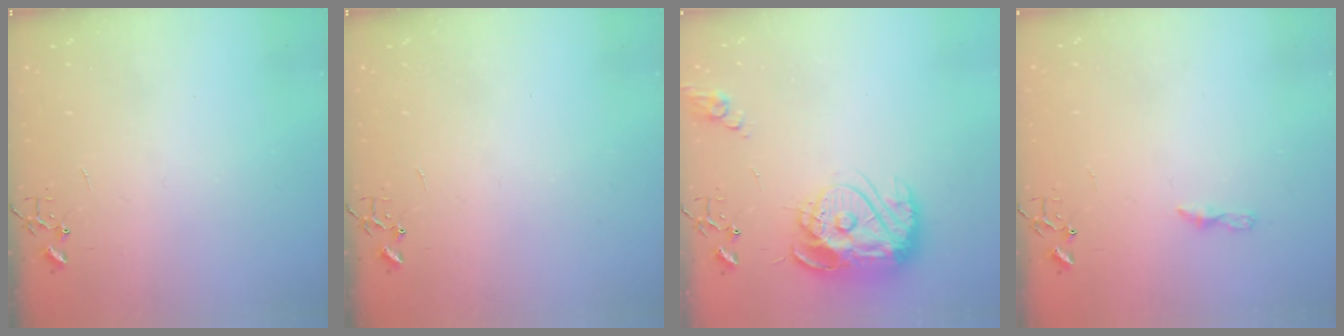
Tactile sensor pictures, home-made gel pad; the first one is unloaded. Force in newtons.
{"total": 0.0}
{"total": 17.3, "press": 17.2, "slide": 1.8}
{"total": 3.7, "press": 3.7, "slide": 0.4}